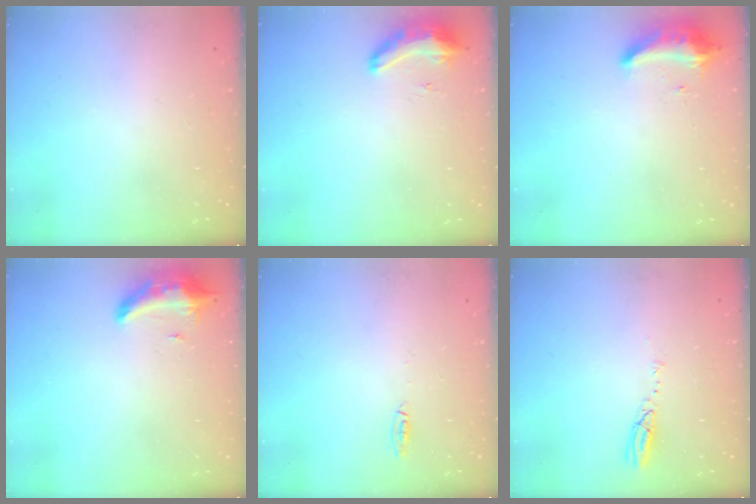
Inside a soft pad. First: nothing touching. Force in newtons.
{"total": 8.5, "press": 8.4, "slide": 1.5}
{"total": 9.3, "press": 9.3, "slide": 0.8}
{"total": 8.6, "press": 8.4, "slide": 1.5}
{"total": 5.2, "press": 4.1, "slide": 3.2}
{"total": 3.7, "press": 3.7, "slide": 0.1}